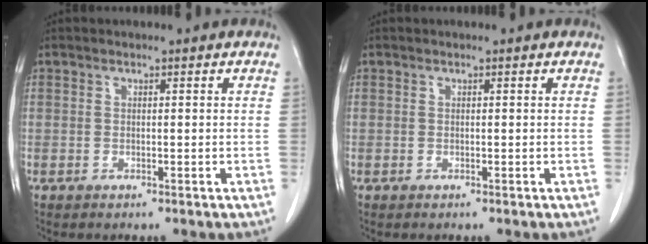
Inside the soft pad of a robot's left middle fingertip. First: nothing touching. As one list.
[{"total": 0.0}]